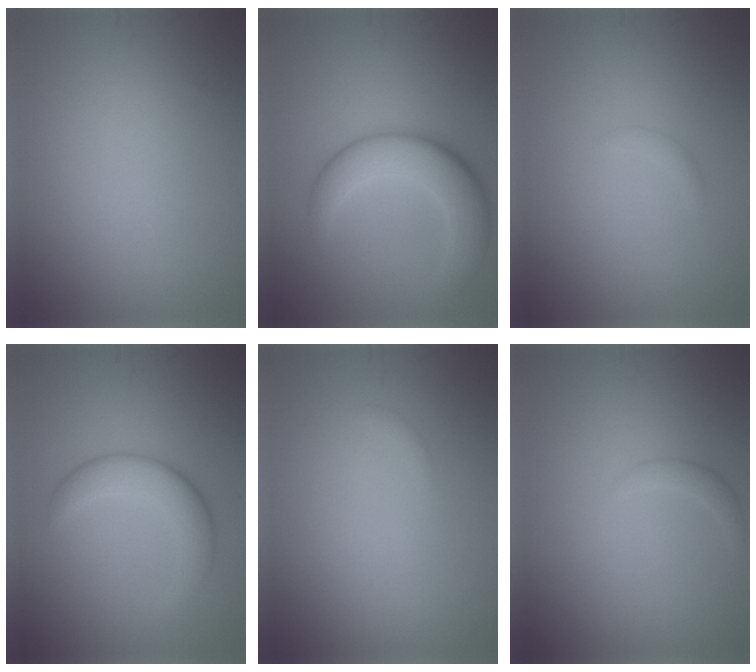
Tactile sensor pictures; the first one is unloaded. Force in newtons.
{"total": 6.6, "press": 6.6, "slide": 0.3}
{"total": 0.7, "press": 0.7, "slide": 0.1}
{"total": 4.5, "press": 4.5, "slide": 0.3}
{"total": 0.5, "press": 0.5, "slide": 0.1}
{"total": 1.1, "press": 1.1, "slide": 0.1}